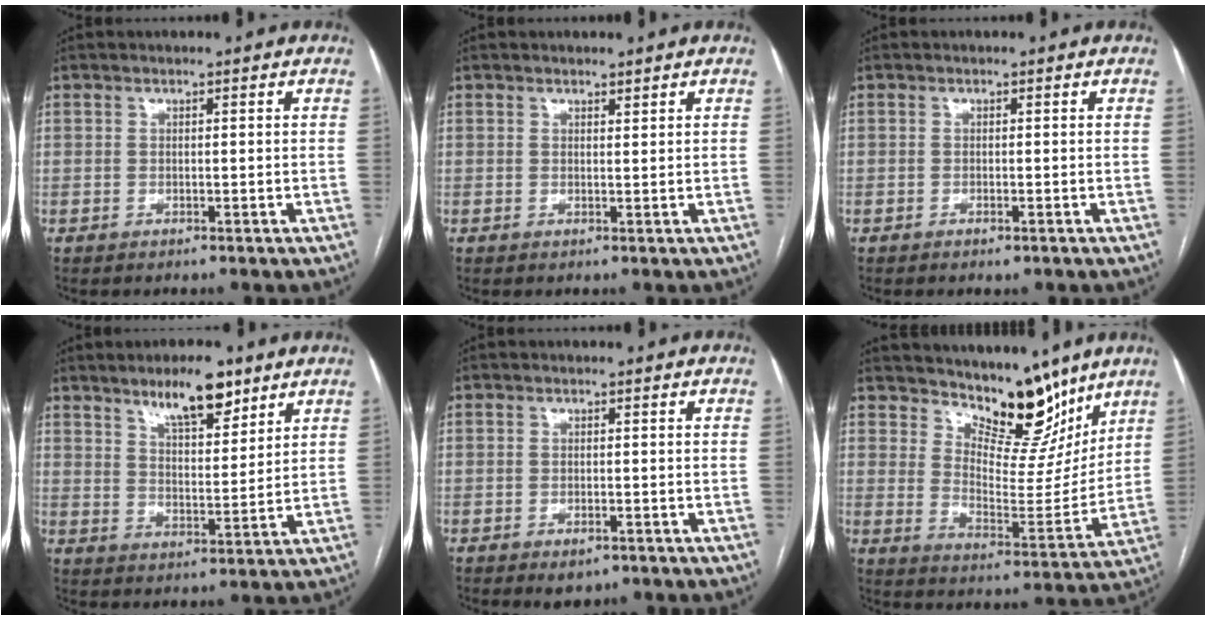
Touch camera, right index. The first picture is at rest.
{"total": 1.0, "force": [0.9, 0.1, 0.3], "torque": [-0.008, -0.003, 0.015]}
{"total": 0.0}
{"total": 9.2, "force": [6.5, 2.6, 6.0], "torque": [-0.099, -0.003, 0.111]}
{"total": 2.2, "force": [-1.3, 1.2, 1.3], "torque": [-0.015, -0.001, -0.009]}
{"total": 13.0, "force": [10.6, 4.9, 5.9], "torque": [-0.081, -0.021, 0.167]}